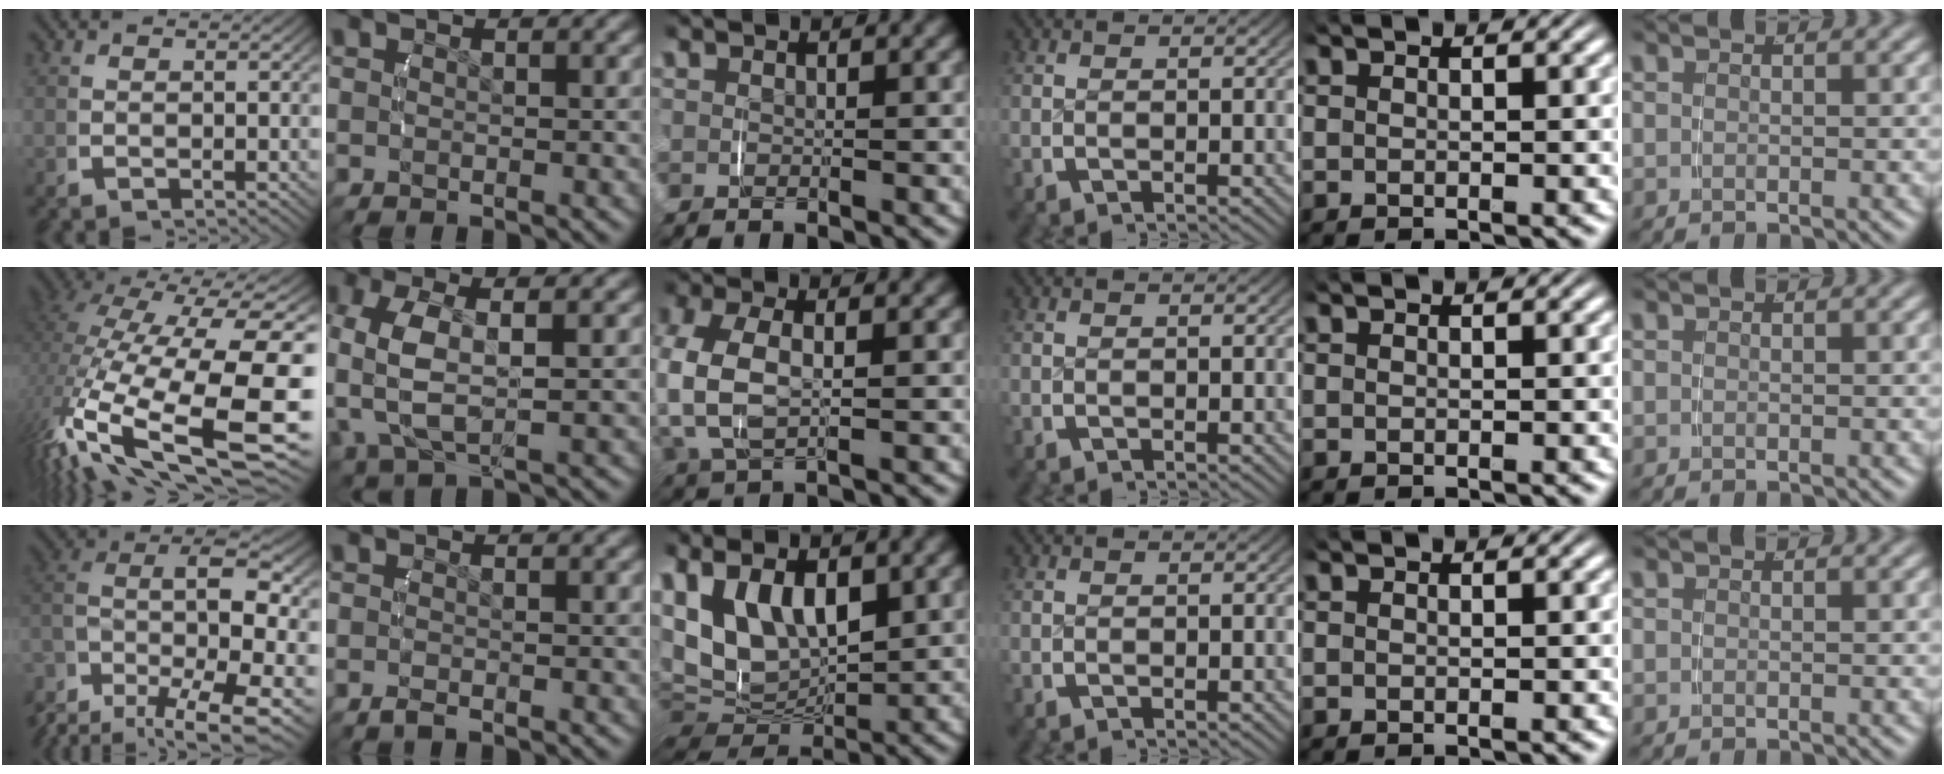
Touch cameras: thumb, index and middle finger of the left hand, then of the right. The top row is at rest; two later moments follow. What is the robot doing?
{"motion": "lift_and_place", "object": "backpack"}